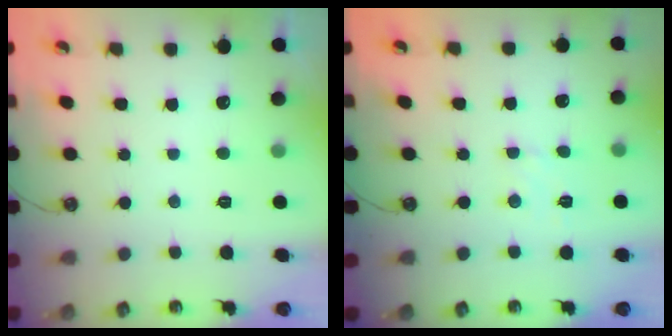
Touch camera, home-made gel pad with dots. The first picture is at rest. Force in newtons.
{"total": 3.6, "press": 3.6, "slide": 0.5}